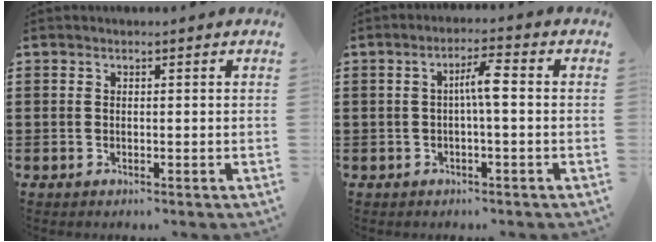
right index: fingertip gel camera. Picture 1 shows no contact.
{"total": 4.1, "force": [-0.2, 0.5, 4.0], "torque": [-0.076, 0.008, -0.008]}